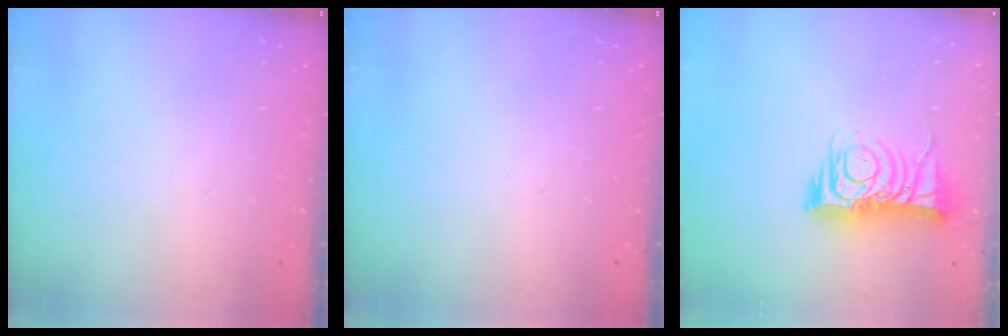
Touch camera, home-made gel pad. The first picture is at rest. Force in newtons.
{"total": 0.0}
{"total": 10.8, "press": 10.8, "slide": 0.7}